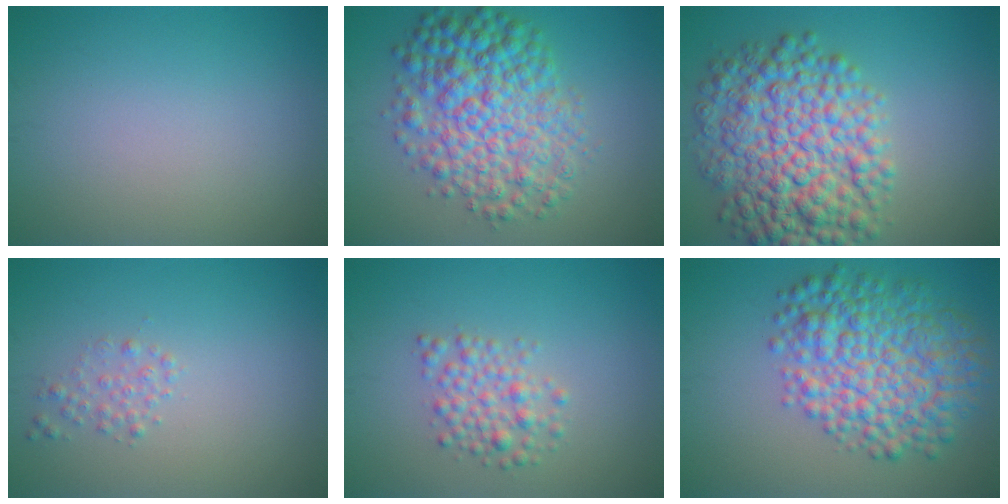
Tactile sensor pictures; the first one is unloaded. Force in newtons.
{"total": 8.6, "press": 8.6, "slide": 0.1}
{"total": 10.1, "press": 10.1, "slide": 0.1}
{"total": 1.2, "press": 1.2, "slide": 0.0}
{"total": 2.7, "press": 2.7, "slide": 0.1}
{"total": 8.6, "press": 8.6, "slide": 0.1}